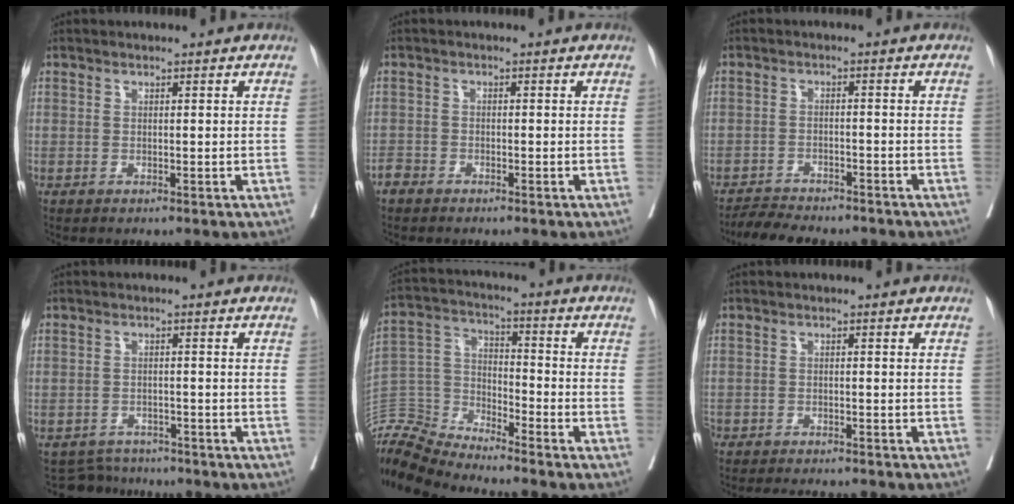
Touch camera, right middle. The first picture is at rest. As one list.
[{"total": 1.5, "force": [-1.3, 0.7, 0.2], "torque": [-0.008, 0.000, -0.026]}, {"total": 7.6, "force": [-7.1, 1.3, 2.4], "torque": [-0.031, -0.006, -0.107]}, {"total": 3.9, "force": [-3.6, 0.9, -1.2], "torque": [0.019, 0.005, -0.057]}, {"total": 11.2, "force": [-11.2, -0.1, 1.0], "torque": [-0.029, 0.029, -0.226]}, {"total": 8.9, "force": [-8.2, 1.4, 3.1], "torque": [-0.040, -0.013, -0.111]}]